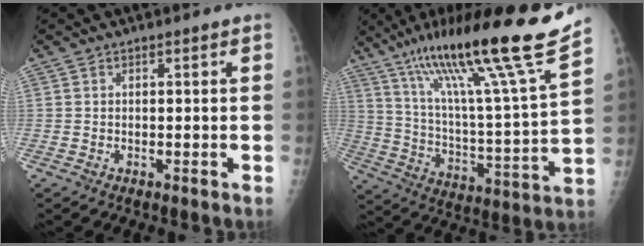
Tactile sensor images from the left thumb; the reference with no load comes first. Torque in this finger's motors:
{"motor_torque": [0.60, 0.34, 1.59, -1.18, 0.21]}